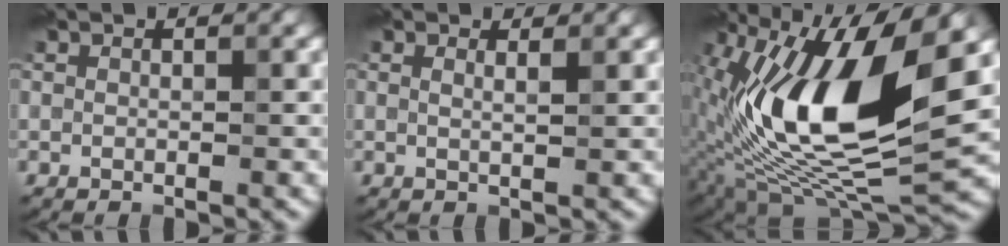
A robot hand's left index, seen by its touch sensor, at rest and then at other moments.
{"total": 1.0, "force": [0.6, 0.3, 0.8], "torque": [-0.006, -0.002, 0.004]}
{"total": 14.9, "force": [1.4, 6.4, 13.4], "torque": [-0.239, -0.013, 0.016]}